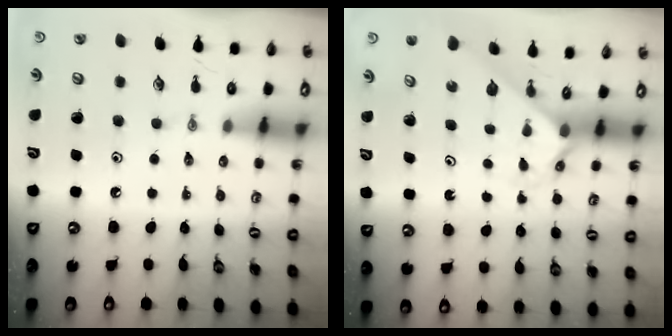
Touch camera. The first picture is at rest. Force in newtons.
{"total": 2.5, "press": 2.5, "slide": 0.2}